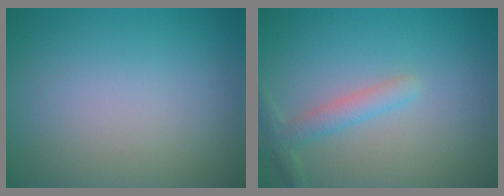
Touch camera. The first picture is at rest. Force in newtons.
{"total": 2.1, "press": 2.1, "slide": 0.1}